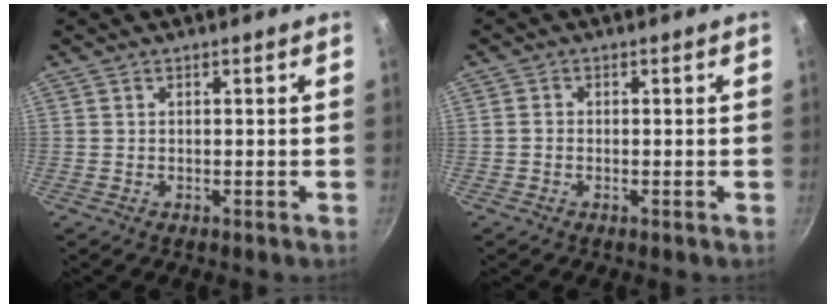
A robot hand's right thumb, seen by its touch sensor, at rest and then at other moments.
{"total": 1.0, "force": [-0.4, 0.8, 0.4], "torque": [-0.005, 0.004, -0.011]}